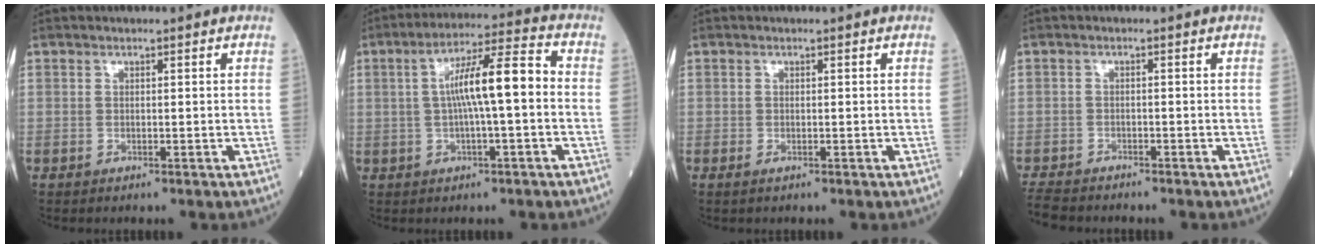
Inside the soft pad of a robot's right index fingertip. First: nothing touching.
{"total": 9.8, "force": [-0.1, 1.0, 9.7], "torque": [-0.170, 0.027, -0.006]}
{"total": 0.6, "force": [-0.3, 0.2, 0.5], "torque": [-0.012, -0.002, -0.004]}
{"total": 4.2, "force": [-4.0, 1.3, 0.5], "torque": [-0.011, -0.011, -0.076]}